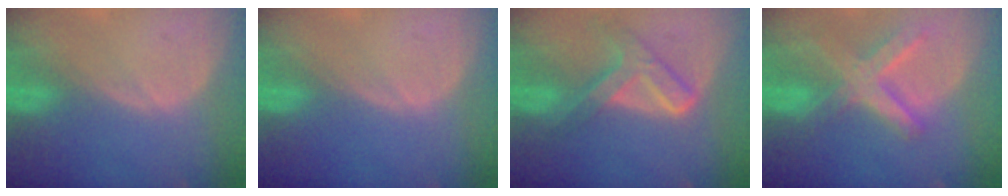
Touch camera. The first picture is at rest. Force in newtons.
{"total": 0.0}
{"total": 7.9, "press": 6.4, "slide": 4.5}
{"total": 8.4, "press": 7.2, "slide": 4.4}